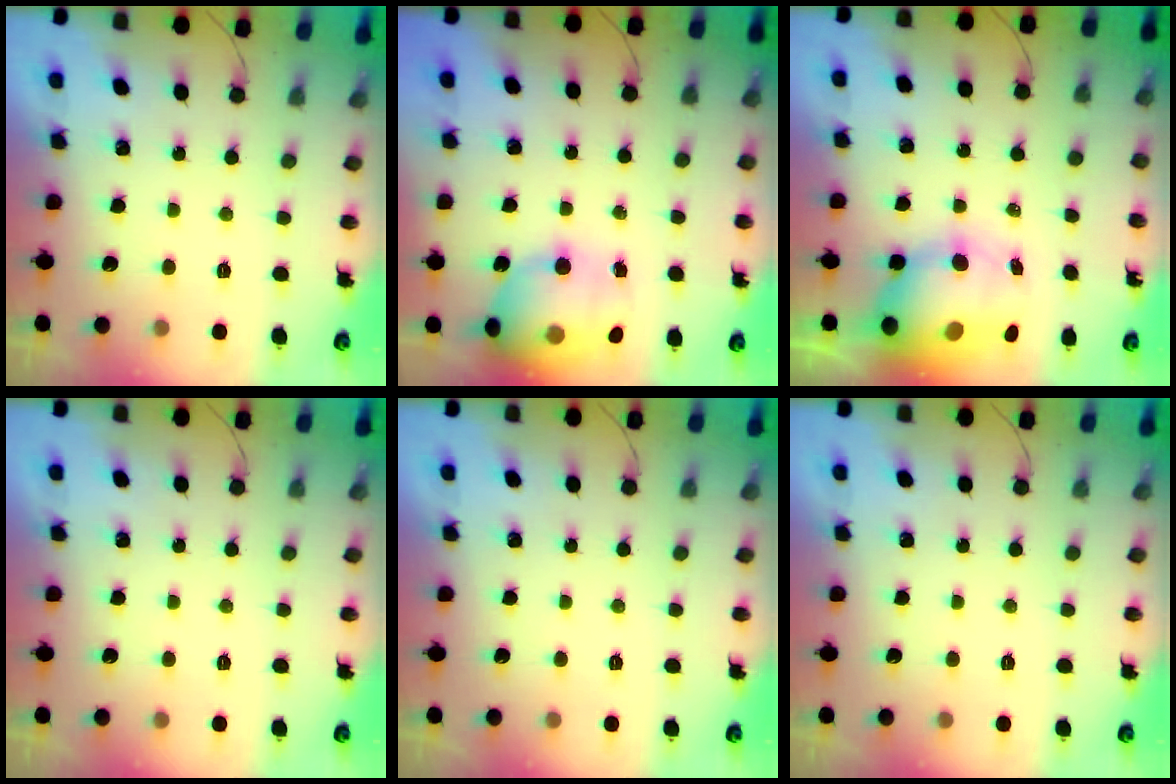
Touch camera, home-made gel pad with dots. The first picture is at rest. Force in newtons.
{"total": 21.0, "press": 20.7, "slide": 3.6}
{"total": 13.0, "press": 12.7, "slide": 3.0}
{"total": 0.0}
{"total": 0.0}
{"total": 0.0}